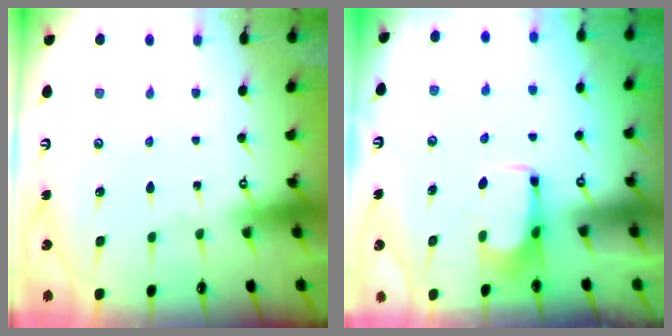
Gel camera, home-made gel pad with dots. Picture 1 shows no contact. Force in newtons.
{"total": 1.6, "press": 1.5, "slide": 0.5}